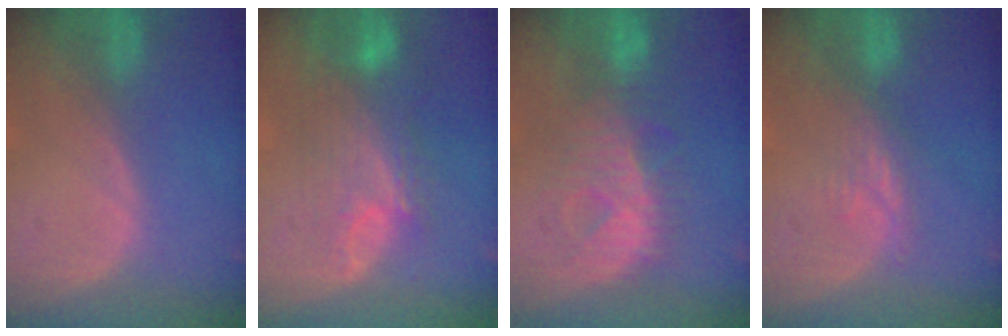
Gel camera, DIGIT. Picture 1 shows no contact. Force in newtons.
{"total": 9.5, "press": 8.1, "slide": 4.9}
{"total": 8.2, "press": 8.2, "slide": 0.7}
{"total": 3.3, "press": 3.2, "slide": 0.5}